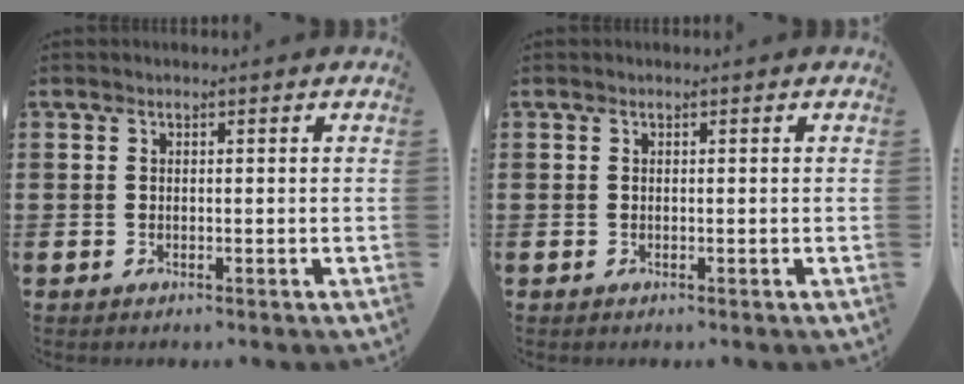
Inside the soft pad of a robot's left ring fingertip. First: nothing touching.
{"total": 0.0}